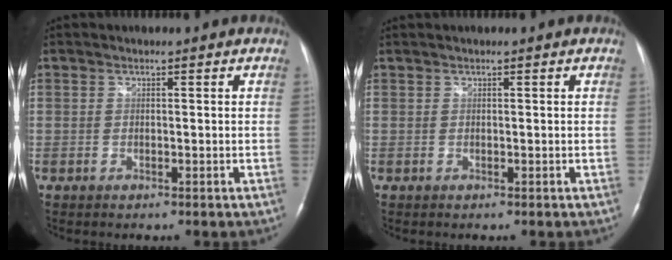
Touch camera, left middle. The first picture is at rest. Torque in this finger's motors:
{"motor_torque": [0.07, -0.09, 0.02, -0.01]}